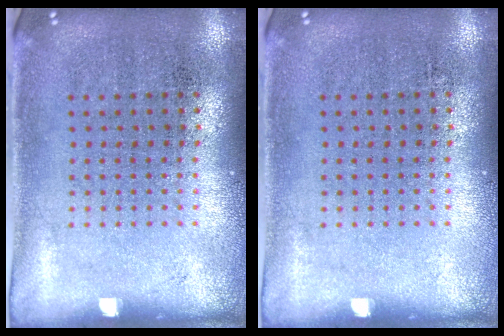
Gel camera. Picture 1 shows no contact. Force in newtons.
{"total": 0.0}